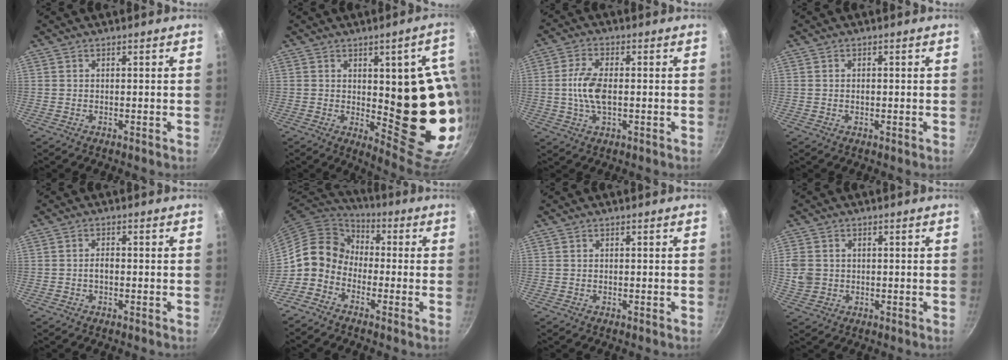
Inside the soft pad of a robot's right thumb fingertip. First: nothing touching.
{"total": 18.8, "force": [-0.3, 6.9, 17.5], "torque": [-0.160, -0.028, 0.008]}
{"total": 7.5, "force": [-0.3, 3.7, 6.6], "torque": [-0.132, 0.008, -0.010]}
{"total": 1.0, "force": [0.0, 0.7, 0.8], "torque": [-0.011, 0.003, -0.001]}
{"total": 1.7, "force": [-0.4, 1.0, 1.3], "torque": [-0.017, 0.011, -0.008]}
{"total": 10.0, "force": [-2.8, 8.2, 4.9], "torque": [-0.051, 0.049, -0.083]}
{"total": 0.0}
{"total": 5.2, "force": [0.2, 4.5, 2.6], "torque": [-0.042, -0.003, 0.006]}